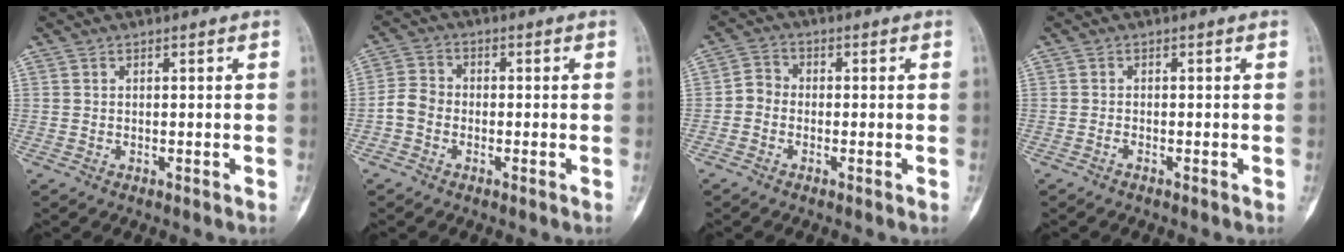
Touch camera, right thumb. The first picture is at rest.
{"total": 4.2, "force": [-1.4, 3.4, 2.1], "torque": [-0.032, 0.012, -0.038]}
{"total": 3.2, "force": [-1.1, 2.7, 1.4], "torque": [-0.014, 0.010, -0.034]}
{"total": 0.6, "force": [-0.5, 0.1, 0.2], "torque": [-0.002, 0.001, -0.012]}